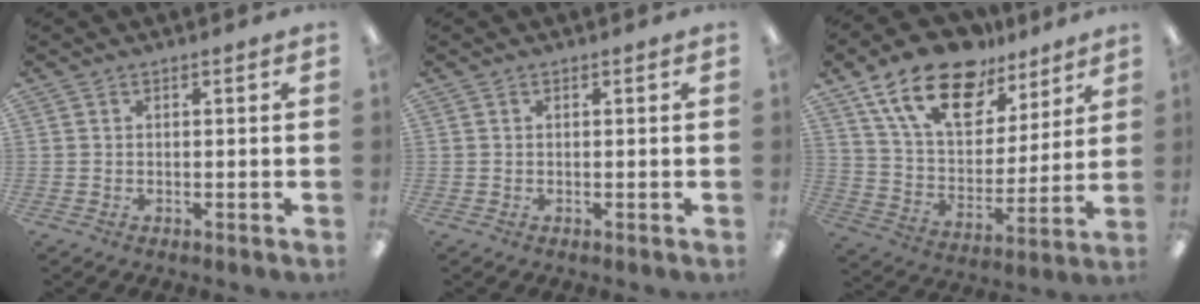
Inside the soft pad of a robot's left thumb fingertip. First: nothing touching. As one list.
[{"total": 0.0}, {"total": 19.9, "force": [13.2, 10.5, 10.4], "torque": [-0.189, -0.067, 0.236]}]